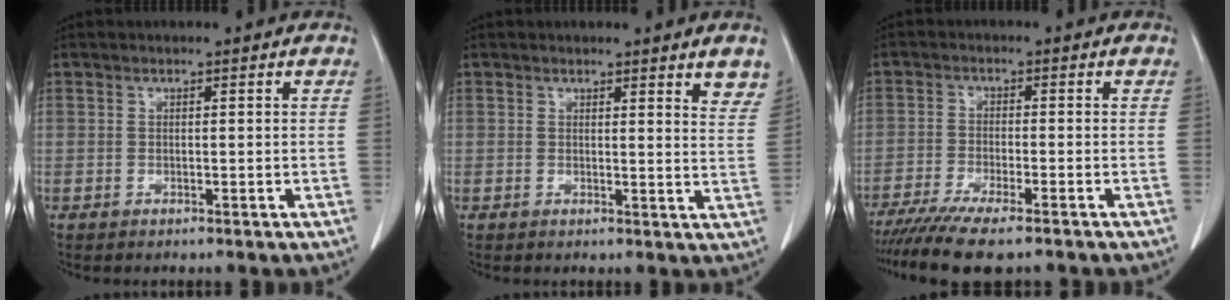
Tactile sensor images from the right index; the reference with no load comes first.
{"total": 4.6, "force": [3.5, 0.5, 3.0], "torque": [-0.031, -0.019, 0.029]}
{"total": 10.4, "force": [-8.4, 1.1, 6.0], "torque": [-0.091, -0.021, -0.134]}